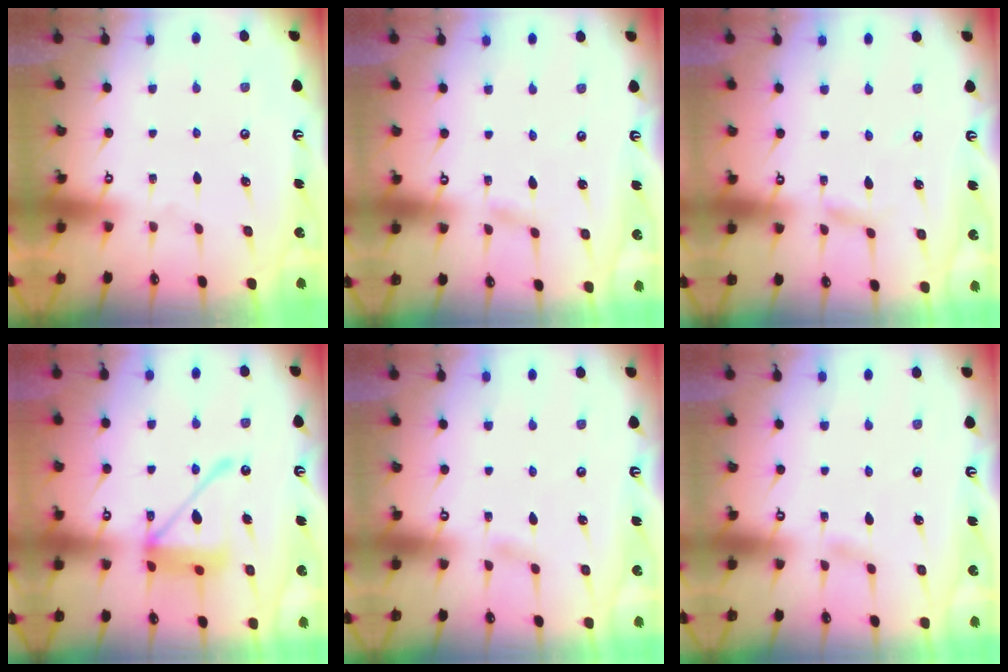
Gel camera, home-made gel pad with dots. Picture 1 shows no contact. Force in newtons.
{"total": 1.1, "press": 1.1, "slide": 0.1}
{"total": 2.6, "press": 2.6, "slide": 0.3}
{"total": 15.1, "press": 15.0, "slide": 1.8}
{"total": 2.2, "press": 2.2, "slide": 0.3}
{"total": 2.2, "press": 2.2, "slide": 0.3}